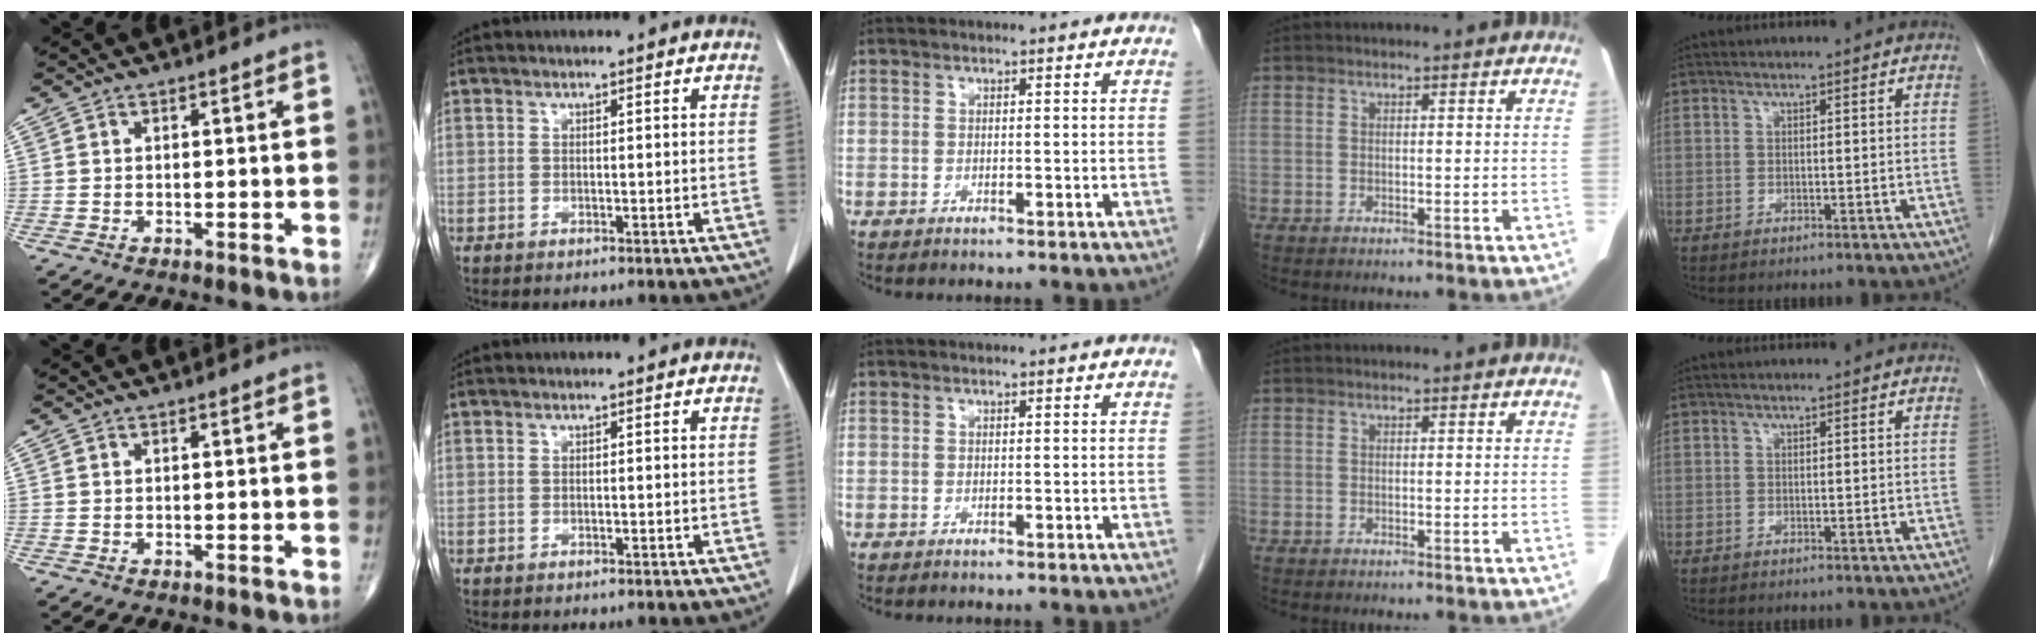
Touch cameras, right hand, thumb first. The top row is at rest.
{}